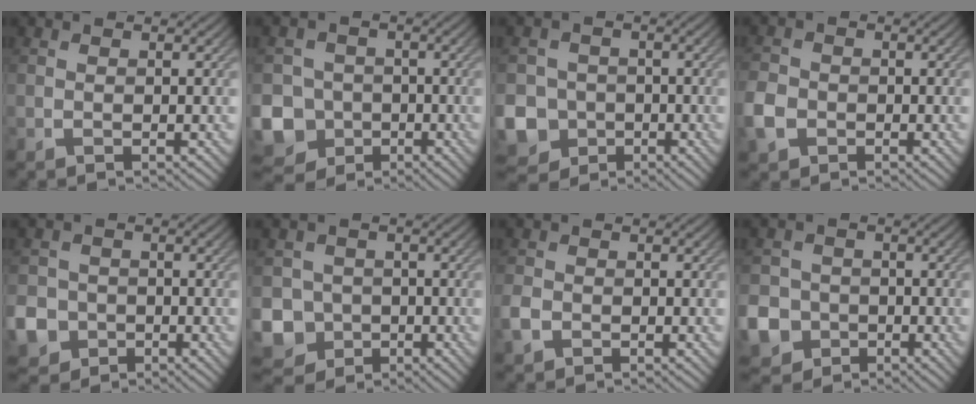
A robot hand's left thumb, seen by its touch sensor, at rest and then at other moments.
{"total": 11.0, "force": [-4.3, 9.7, 2.9], "torque": [-0.097, -0.041, -0.096]}
{"total": 9.9, "force": [-3.5, 8.9, 2.6], "torque": [-0.087, -0.040, -0.084]}
{"total": 4.2, "force": [-1.8, 3.3, 1.8], "torque": [-0.052, -0.004, -0.047]}
{"total": 7.5, "force": [-3.0, 6.6, 2.0], "torque": [-0.067, -0.030, -0.075]}
{"total": 7.7, "force": [-2.8, 6.9, 2.0], "torque": [-0.059, -0.025, -0.078]}
{"total": 2.2, "force": [-1.1, 1.6, 1.0], "torque": [-0.027, -0.004, -0.030]}
{"total": 9.1, "force": [-3.7, 7.9, 2.4], "torque": [-0.081, -0.039, -0.089]}